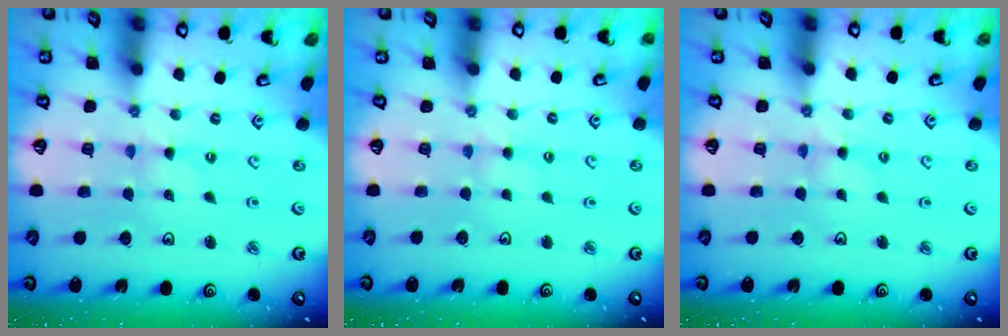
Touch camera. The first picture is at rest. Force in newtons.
{"total": 2.8, "press": 2.8, "slide": 0.5}
{"total": 1.8, "press": 1.8, "slide": 0.4}